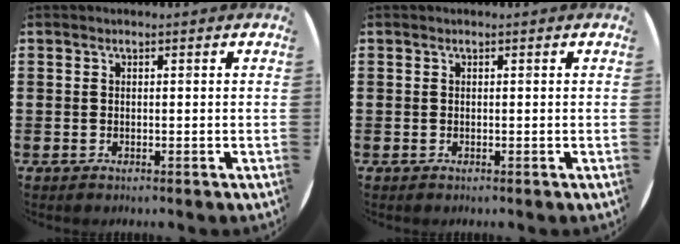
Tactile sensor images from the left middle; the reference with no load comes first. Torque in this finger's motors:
{"motor_torque": [0.00, 0.00, 0.00, -0.01]}